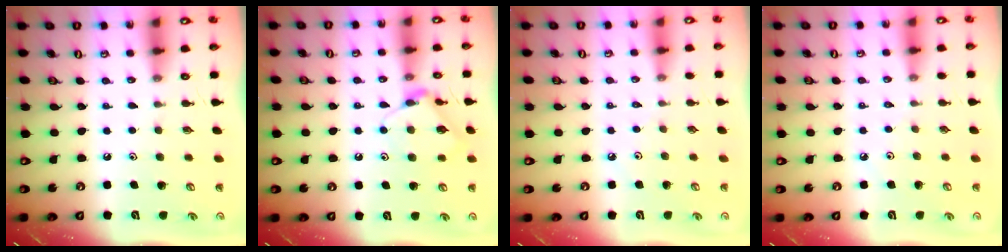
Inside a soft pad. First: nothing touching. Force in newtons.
{"total": 9.4, "press": 9.4, "slide": 0.6}
{"total": 1.9, "press": 1.9, "slide": 0.4}
{"total": 1.9, "press": 1.9, "slide": 0.4}